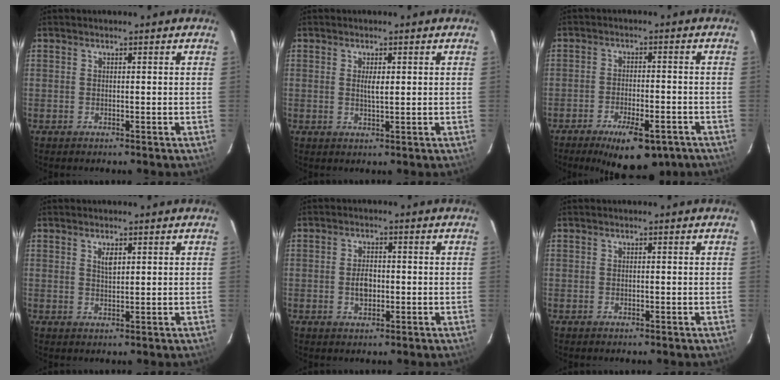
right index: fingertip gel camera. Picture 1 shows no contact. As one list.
[{"total": 2.0, "force": [0.4, 0.5, 1.9], "torque": [-0.034, 0.000, 0.008]}, {"total": 12.3, "force": [-8.6, 4.3, 7.7], "torque": [-0.139, -0.018, -0.120]}, {"total": 2.2, "force": [1.0, 1.0, 1.7], "torque": [-0.030, 0.000, 0.019]}, {"total": 3.8, "force": [-0.6, 2.4, 2.8], "torque": [-0.052, 0.003, -0.007]}, {"total": 0.0}]